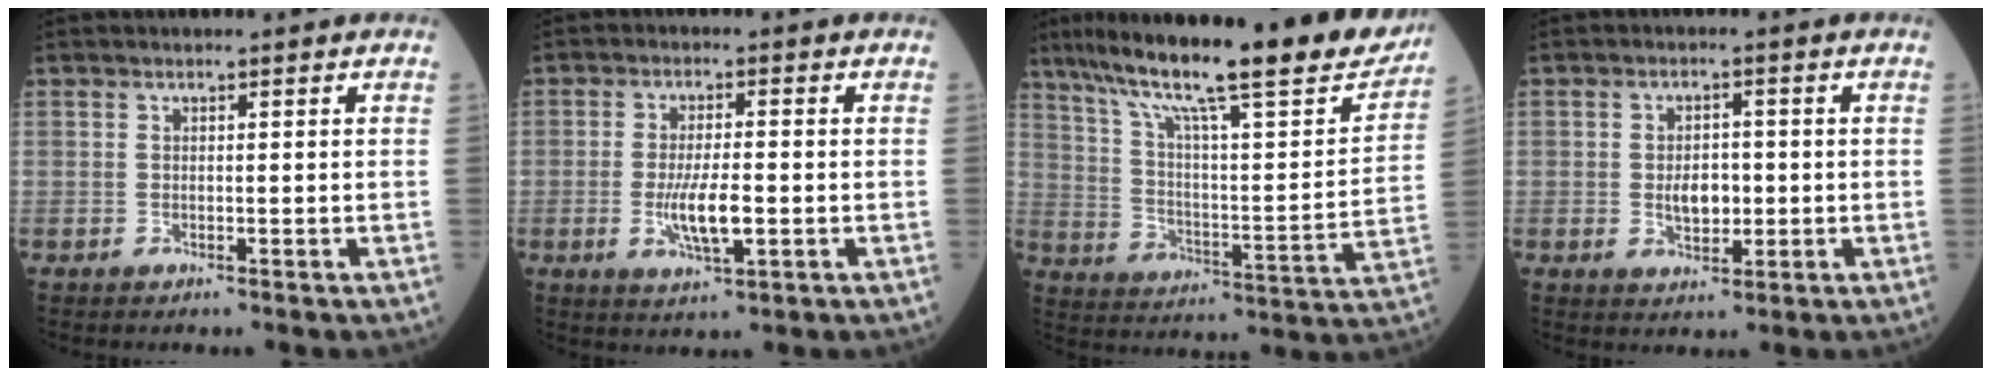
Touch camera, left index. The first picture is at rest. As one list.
[{"total": 6.1, "force": [-1.3, 1.4, 5.8], "torque": [-0.118, -0.010, -0.022]}, {"total": 27.0, "force": [21.9, 3.1, 15.5], "torque": [-0.258, -0.018, 0.312]}, {"total": 4.2, "force": [-0.4, 2.6, 3.3], "torque": [-0.058, 0.003, -0.003]}]